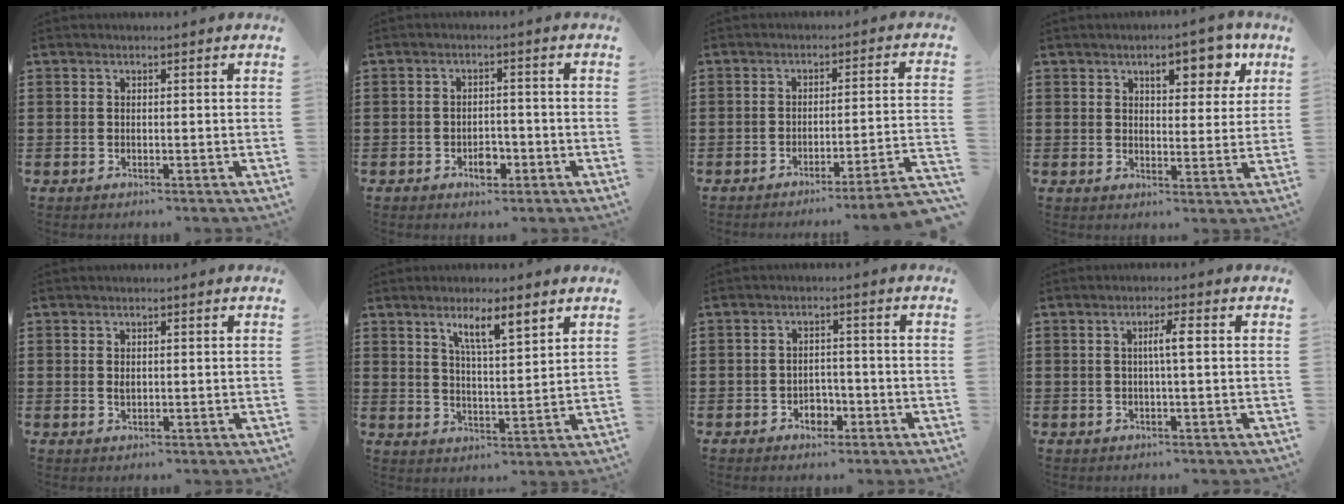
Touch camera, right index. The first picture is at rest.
{"total": 3.1, "force": [-1.6, 1.9, 1.9], "torque": [-0.035, 0.004, -0.028]}
{"total": 4.1, "force": [-3.3, -0.5, 2.4], "torque": [-0.044, -0.022, -0.068]}
{"total": 7.2, "force": [4.1, 3.2, 5.0], "torque": [-0.064, -0.005, 0.060]}
{"total": 1.0, "force": [0.2, 0.5, 0.8], "torque": [-0.017, 0.003, 0.003]}
{"total": 6.1, "force": [3.8, 1.1, 4.7], "torque": [-0.085, -0.005, 0.060]}
{"total": 2.8, "force": [-1.6, 2.0, 1.1], "torque": [-0.025, 0.004, -0.033]}
{"total": 3.1, "force": [0.2, 0.1, 3.1], "torque": [-0.058, -0.001, -0.001]}